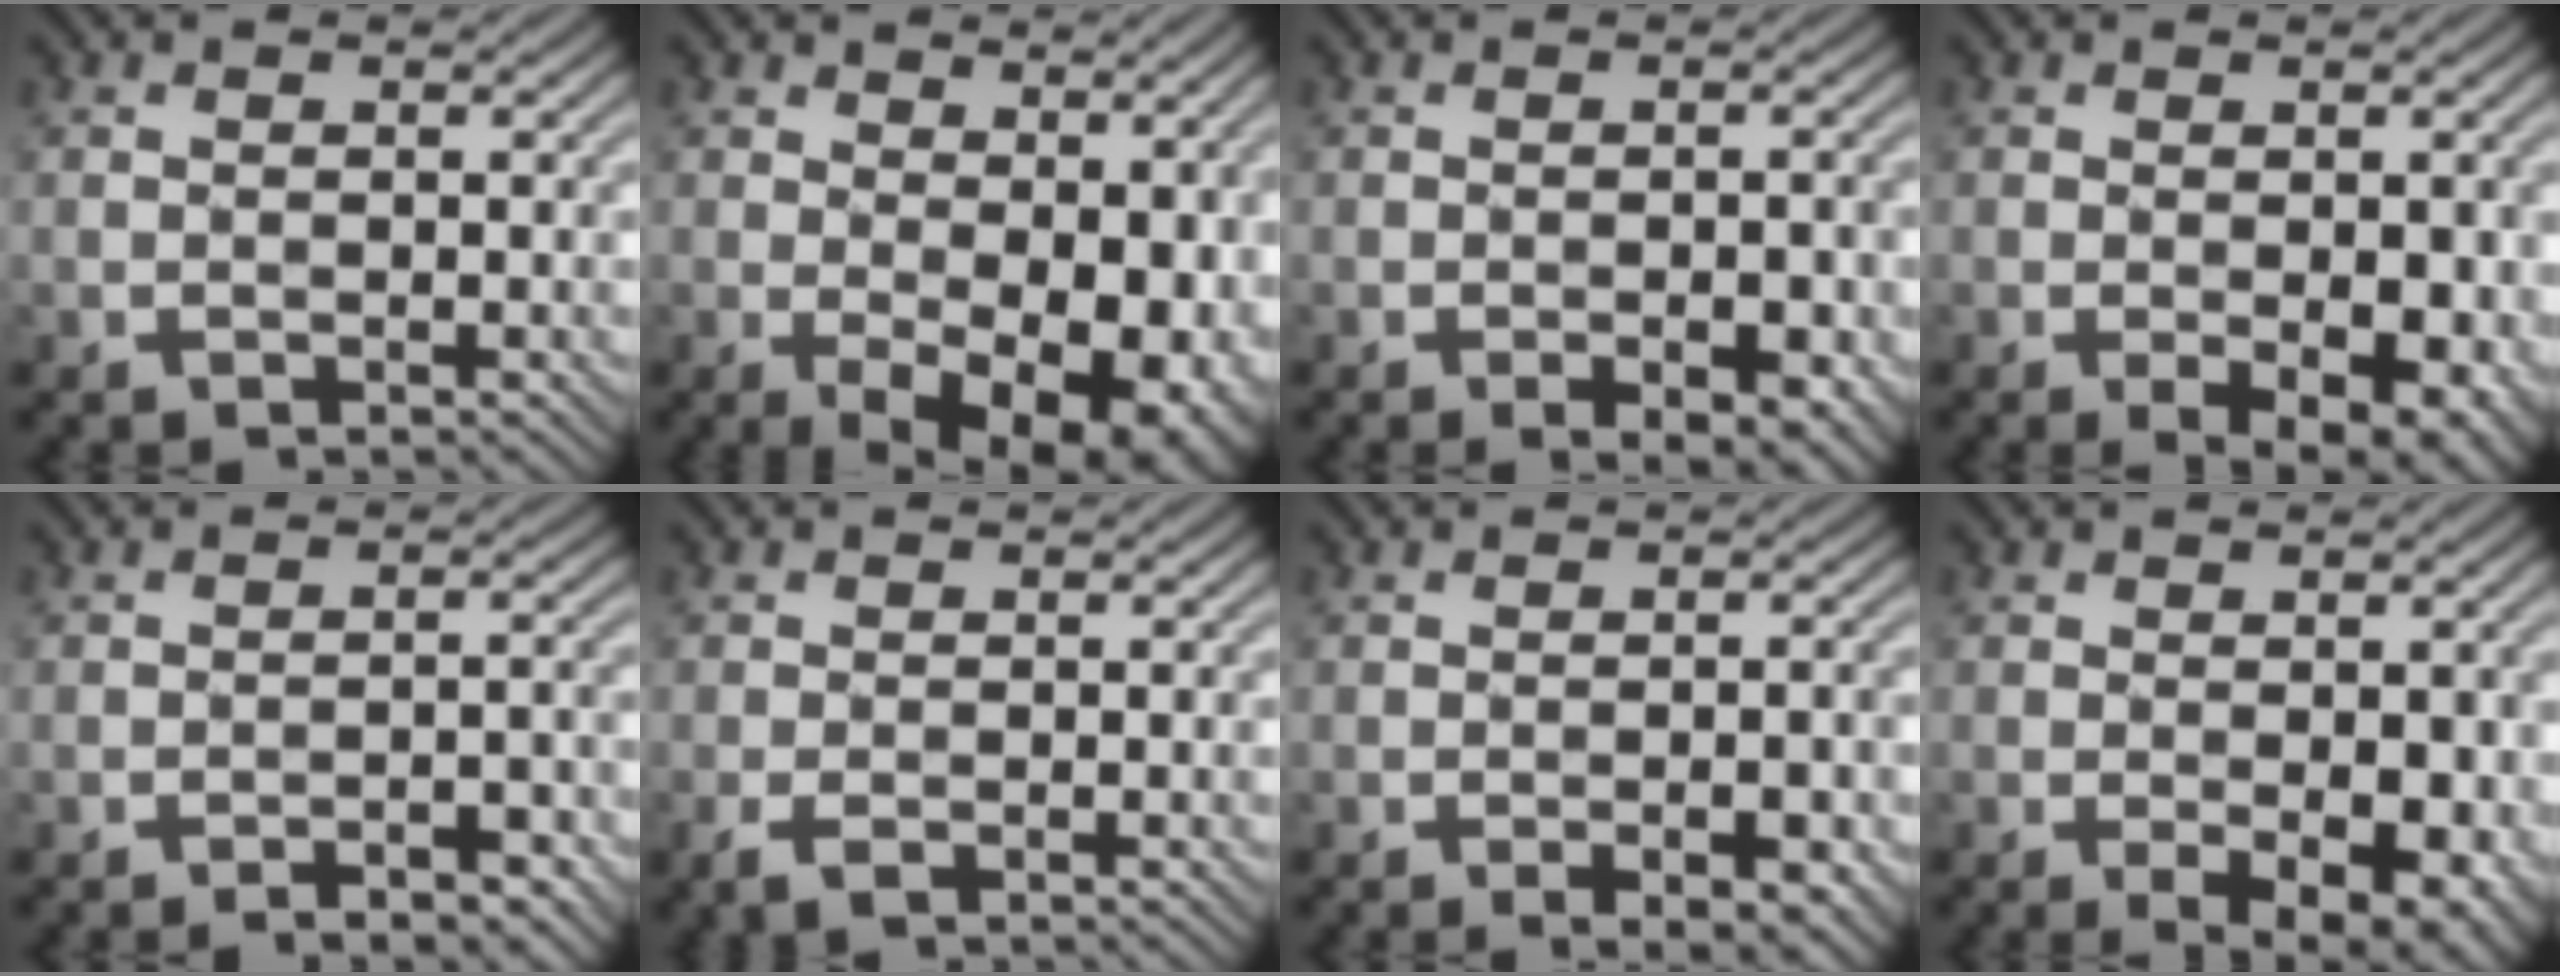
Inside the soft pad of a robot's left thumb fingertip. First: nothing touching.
{"total": 13.6, "force": [-1.3, 7.6, 11.3], "torque": [-0.149, -0.022, 0.016]}
{"total": 4.5, "force": [-2.3, 1.5, 3.6], "torque": [-0.055, 0.006, -0.022]}
{"total": 5.3, "force": [-1.8, 2.1, 4.5], "torque": [-0.063, -0.009, -0.015]}
{"total": 3.3, "force": [-2.5, 0.6, 2.0], "torque": [-0.037, 0.017, -0.034]}
{"total": 2.1, "force": [-1.0, 1.0, 1.6], "torque": [-0.041, -0.002, -0.018]}
{"total": 3.9, "force": [-2.0, 1.0, 3.2], "torque": [-0.046, 0.009, -0.022]}
{"total": 5.8, "force": [-1.8, 2.5, 4.9], "torque": [-0.074, -0.013, -0.014]}